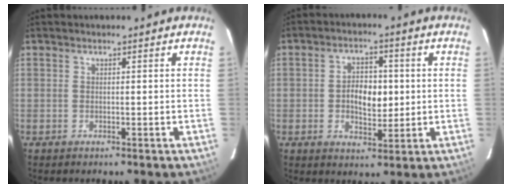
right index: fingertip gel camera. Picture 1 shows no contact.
{"total": 7.0, "force": [-0.1, 4.3, 5.5], "torque": [-0.100, 0.008, 0.000]}